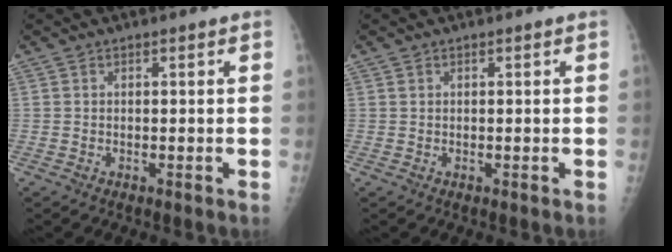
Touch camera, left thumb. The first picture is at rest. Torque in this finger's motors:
{"motor_torque": [-0.28, -0.22, -0.17, 0.17, 0.00]}